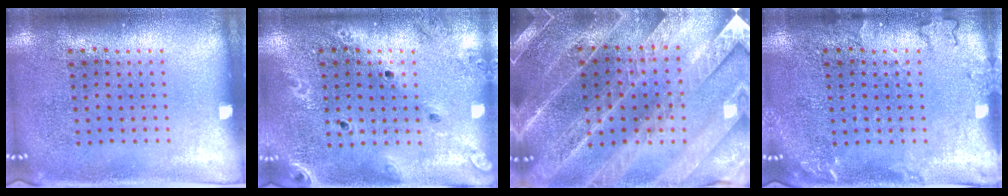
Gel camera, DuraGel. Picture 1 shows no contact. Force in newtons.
{"total": 1.7, "press": 1.7, "slide": 0.4}
{"total": 3.5, "press": 3.3, "slide": 1.0}
{"total": 1.9, "press": 1.9, "slide": 0.3}